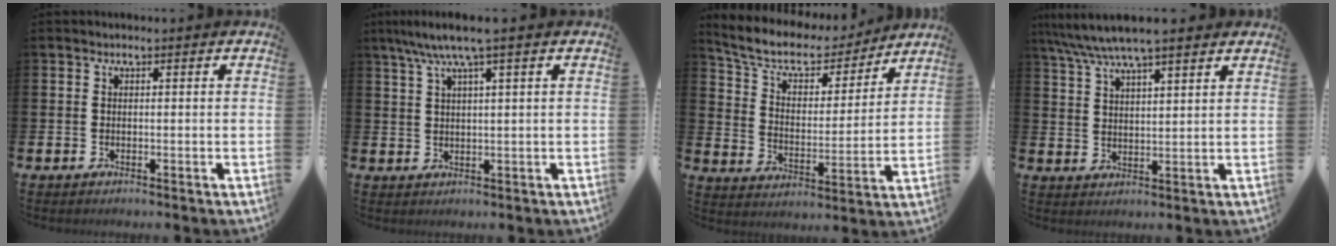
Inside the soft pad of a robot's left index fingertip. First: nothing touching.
{"total": 4.9, "force": [3.3, 0.3, 3.6], "torque": [-0.080, 0.000, 0.058]}
{"total": 8.2, "force": [7.2, 2.9, 2.5], "torque": [-0.079, -0.049, 0.123]}
{"total": 7.2, "force": [6.4, 0.9, 3.2], "torque": [-0.082, -0.017, 0.115]}